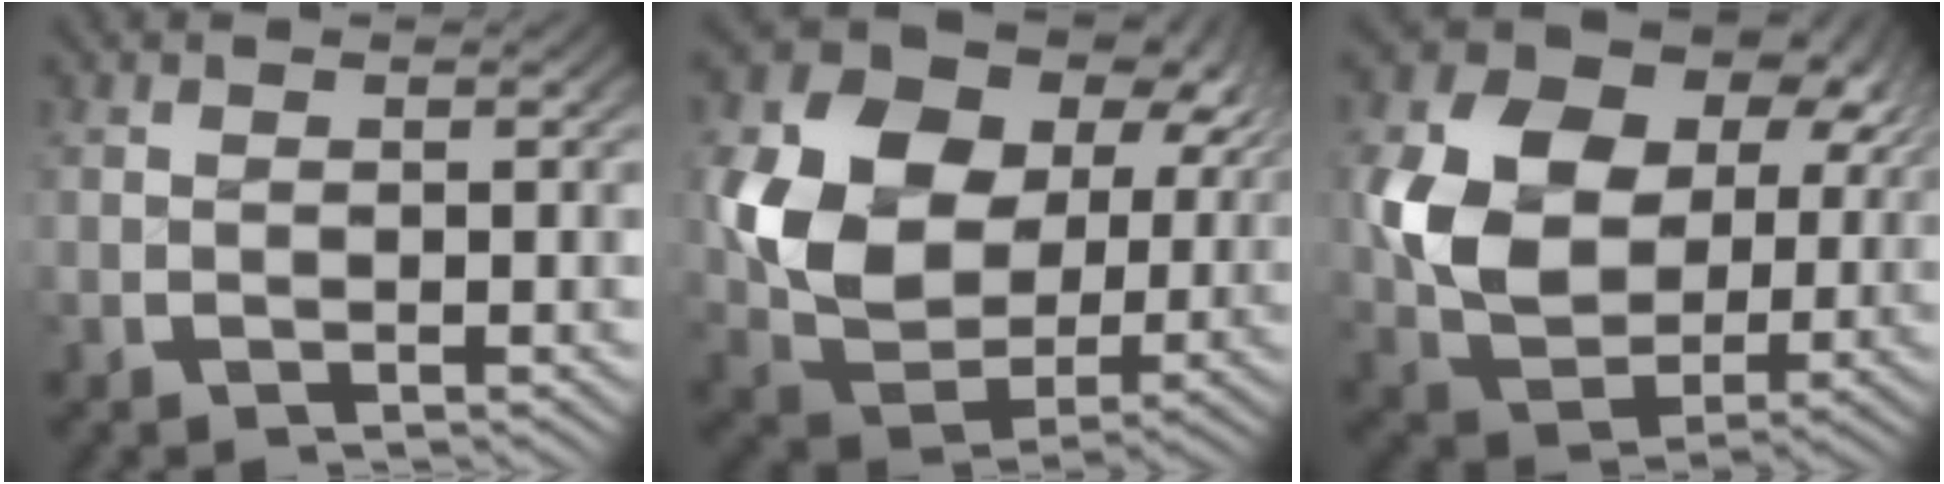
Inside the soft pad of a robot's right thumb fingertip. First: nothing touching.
{"total": 15.9, "force": [1.6, 11.8, 10.6], "torque": [-0.247, -0.030, 0.033]}
{"total": 14.2, "force": [1.4, 10.4, 9.6], "torque": [-0.230, -0.033, 0.035]}